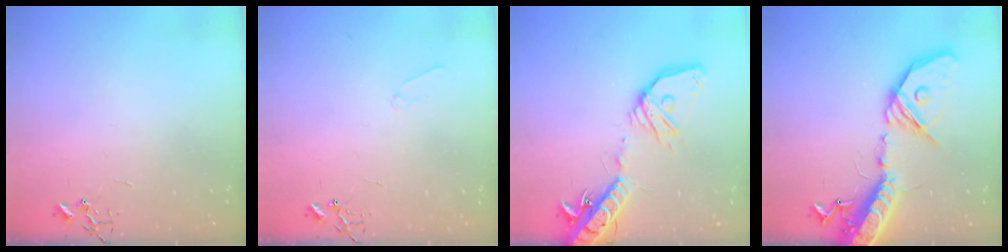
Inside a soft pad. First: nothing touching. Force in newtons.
{"total": 5.9, "press": 5.9, "slide": 0.4}
{"total": 20.1, "press": 19.7, "slide": 3.9}
{"total": 25.2, "press": 24.7, "slide": 4.9}